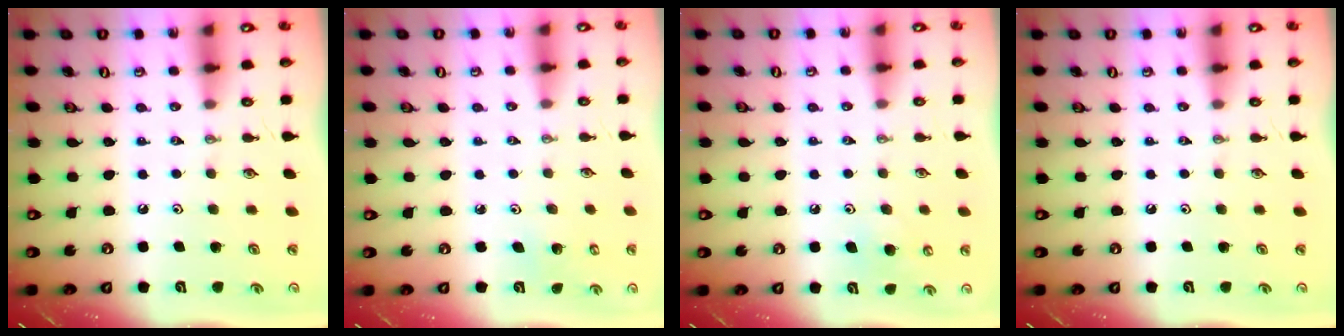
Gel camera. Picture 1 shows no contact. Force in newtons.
{"total": 3.2, "press": 3.2, "slide": 0.2}
{"total": 7.0, "press": 6.9, "slide": 0.7}
{"total": 0.0}